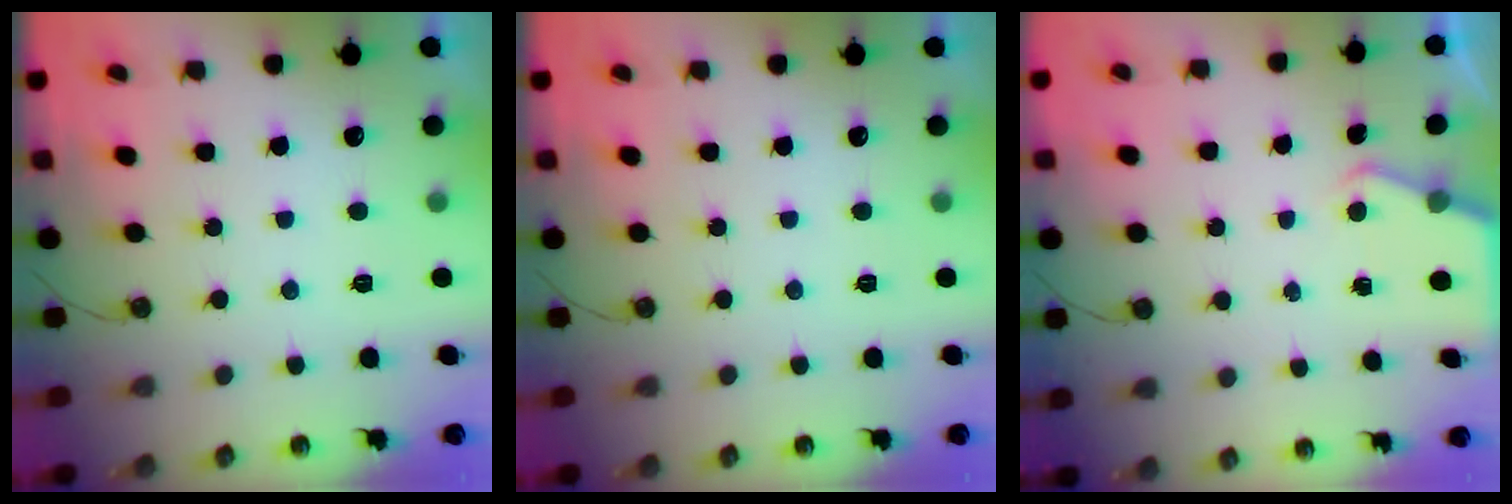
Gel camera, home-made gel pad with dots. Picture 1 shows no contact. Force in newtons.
{"total": 0.0}
{"total": 3.2, "press": 3.2, "slide": 0.5}